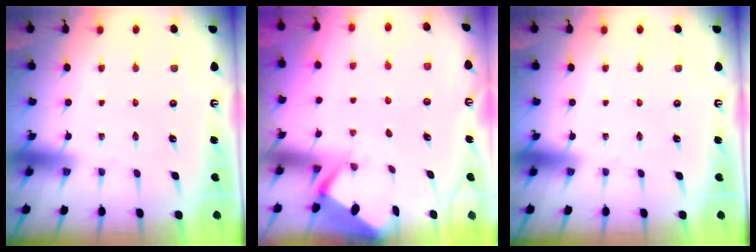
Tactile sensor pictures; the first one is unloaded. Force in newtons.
{"total": 2.9, "press": 2.8, "slide": 0.3}
{"total": 0.0}